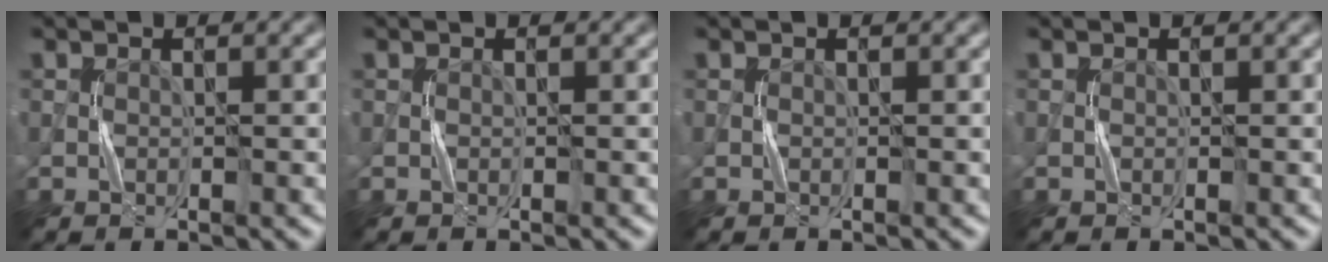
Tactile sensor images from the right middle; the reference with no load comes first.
{"total": 0.0}
{"total": 0.0}
{"total": 0.0}